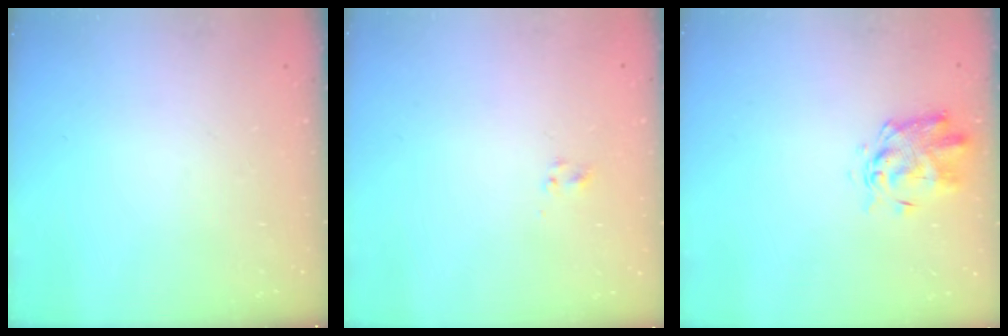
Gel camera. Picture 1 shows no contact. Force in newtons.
{"total": 1.3, "press": 1.1, "slide": 0.8}
{"total": 3.8, "press": 3.6, "slide": 1.2}